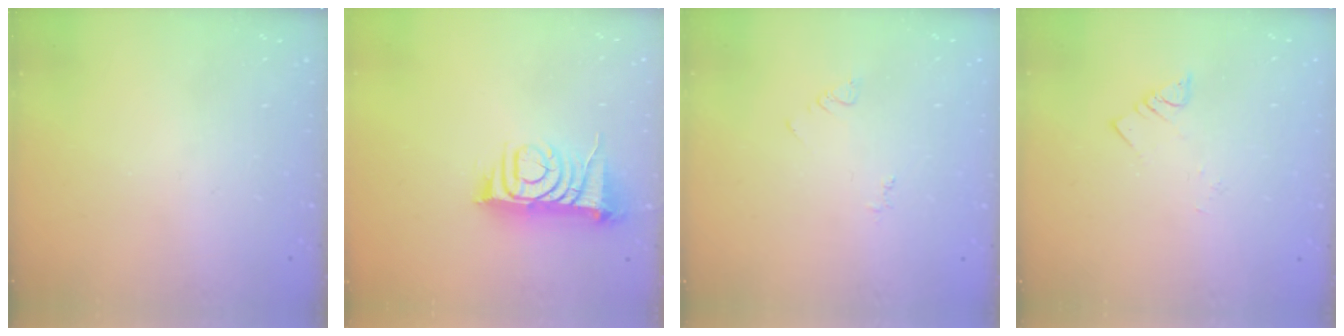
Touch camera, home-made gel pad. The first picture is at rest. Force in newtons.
{"total": 9.7, "press": 9.6, "slide": 1.2}
{"total": 2.9, "press": 2.9, "slide": 0.4}
{"total": 1.9, "press": 1.9, "slide": 0.1}